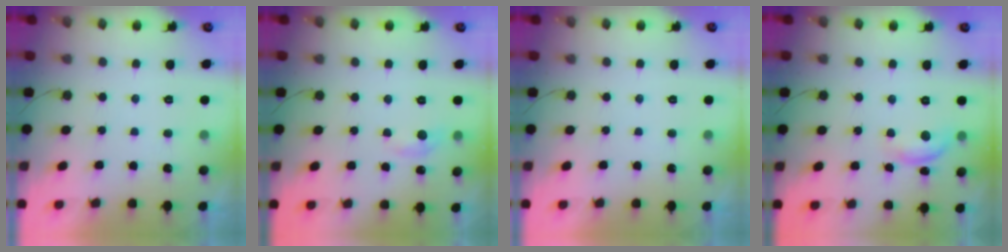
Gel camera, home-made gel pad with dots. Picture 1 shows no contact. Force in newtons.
{"total": 6.4, "press": 6.4, "slide": 0.9}
{"total": 0.0}
{"total": 9.2, "press": 9.2, "slide": 0.6}